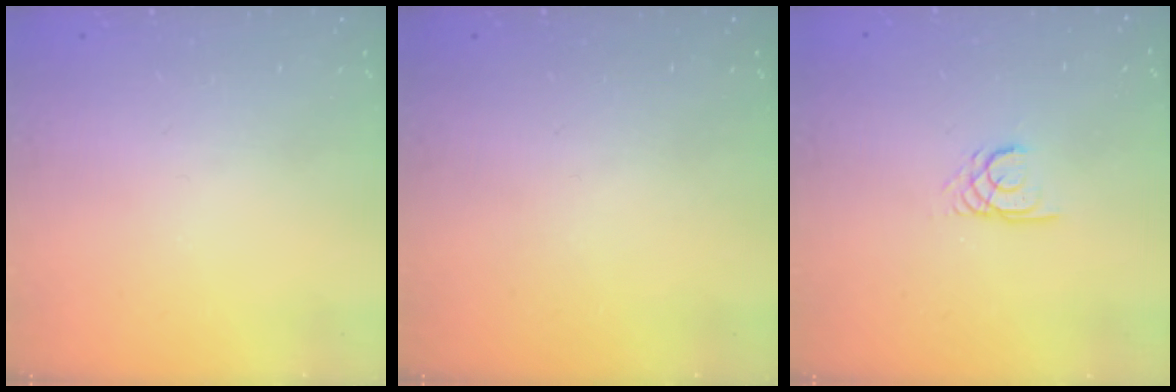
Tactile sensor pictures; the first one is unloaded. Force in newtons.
{"total": 0.0}
{"total": 2.4, "press": 2.4, "slide": 0.2}